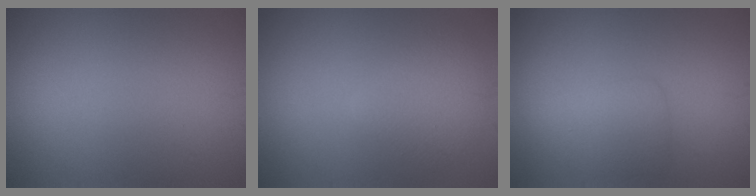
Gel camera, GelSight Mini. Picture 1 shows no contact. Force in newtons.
{"total": 3.0, "press": 3.0, "slide": 0.2}
{"total": 2.5, "press": 2.5, "slide": 0.2}